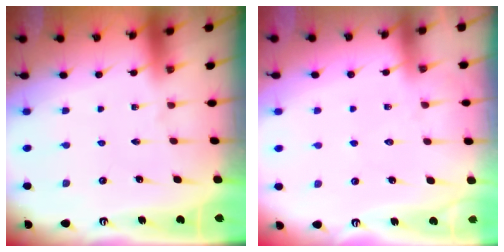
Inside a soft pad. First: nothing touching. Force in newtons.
{"total": 5.0, "press": 4.9, "slide": 0.5}